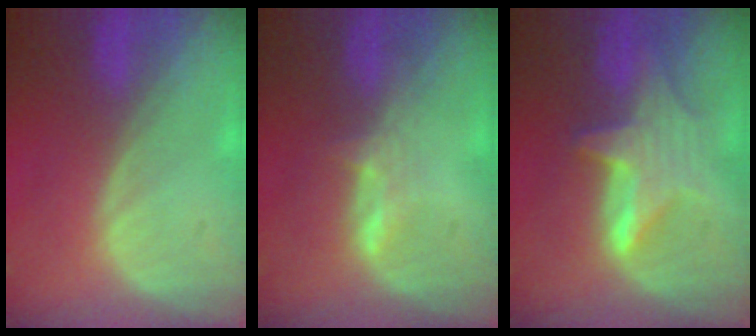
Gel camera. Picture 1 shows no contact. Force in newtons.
{"total": 2.1, "press": 2.0, "slide": 0.4}
{"total": 6.9, "press": 6.4, "slide": 2.6}